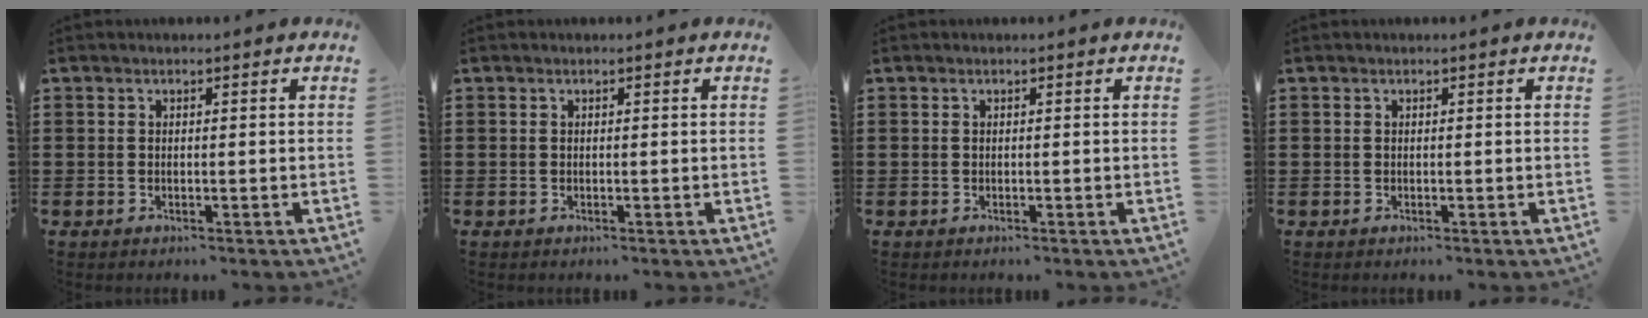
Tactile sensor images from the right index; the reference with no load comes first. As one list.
[{"total": 0.0}, {"total": 0.0}, {"total": 0.0}]